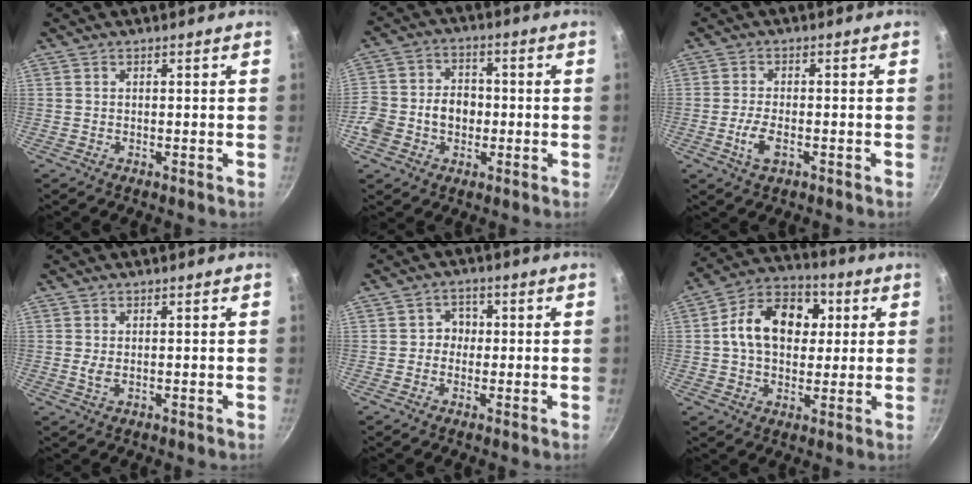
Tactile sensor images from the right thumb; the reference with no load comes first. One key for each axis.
{"total": 11.3, "fx": -1.9, "fy": 8.7, "fz": 7.0, "tx": -0.109, "ty": 0.033, "tz": -0.036}
{"total": 4.3, "fx": -1.5, "fy": 2.1, "fz": 3.4, "tx": -0.068, "ty": 0.006, "tz": -0.026}
{"total": 1.4, "fx": 0.1, "fy": 0.6, "fz": 1.3, "tx": -0.031, "ty": -0.003, "tz": 0.008}
{"total": 3.4, "fx": -0.1, "fy": 3.0, "fz": 1.5, "tx": 0.006, "ty": 0.011, "tz": -0.011}
{"total": 15.3, "fx": 2.4, "fy": 10.9, "fz": 10.5, "tx": -0.143, "ty": 0.017, "tz": 0.032}